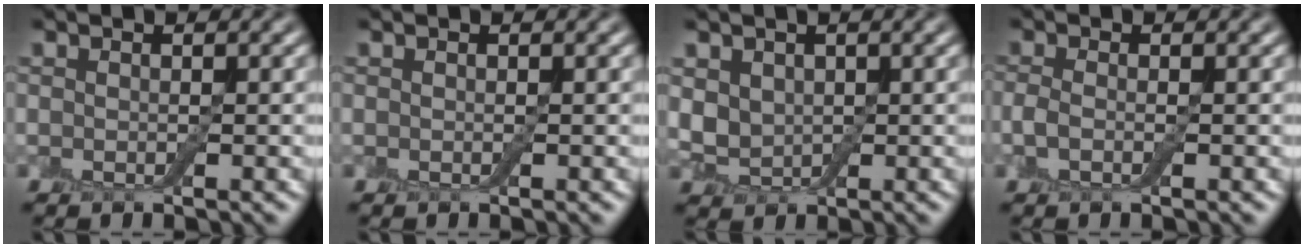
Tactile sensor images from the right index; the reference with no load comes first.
{"total": 0.0}
{"total": 3.0, "force": [0.6, 2.4, 1.7], "torque": [-0.039, -0.002, 0.014]}
{"total": 1.3, "force": [-0.3, 0.6, 1.1], "torque": [-0.028, -0.001, -0.012]}